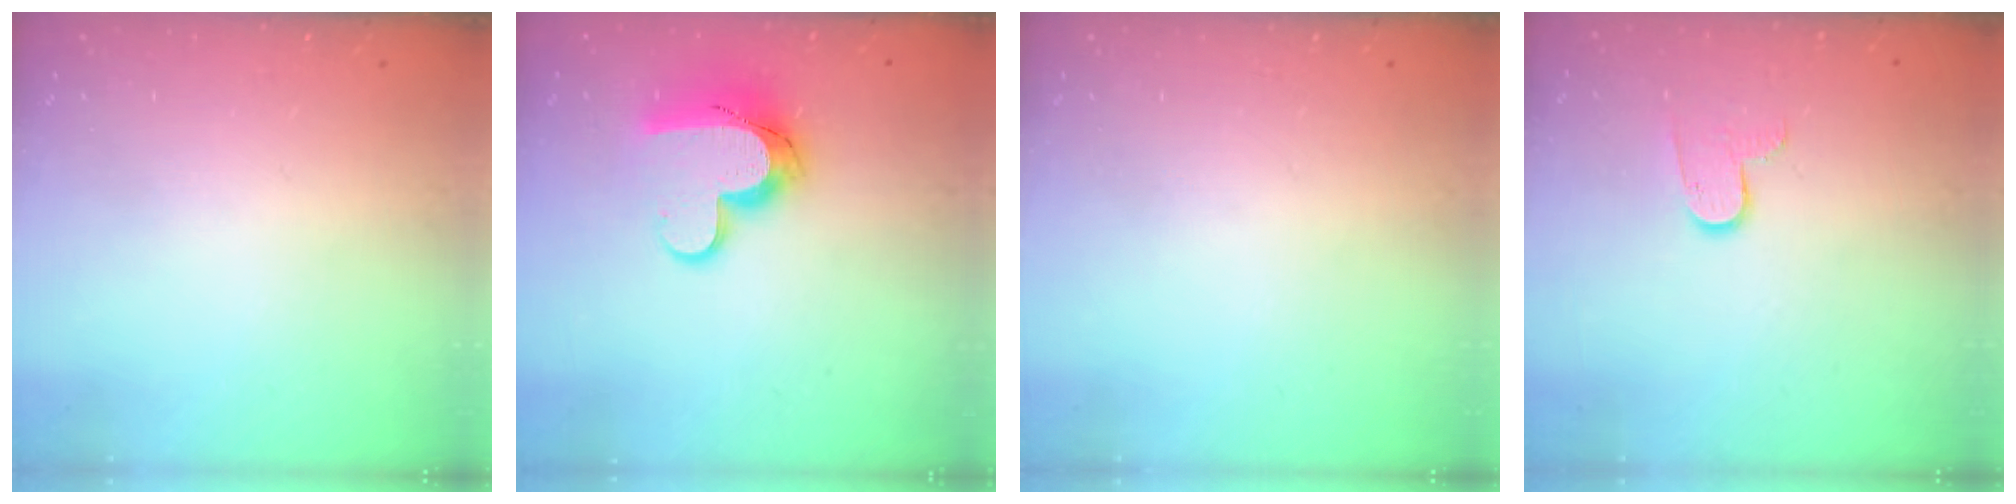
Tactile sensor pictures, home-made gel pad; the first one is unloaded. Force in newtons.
{"total": 12.4, "press": 12.4, "slide": 0.6}
{"total": 0.0}
{"total": 7.6, "press": 7.6, "slide": 0.7}